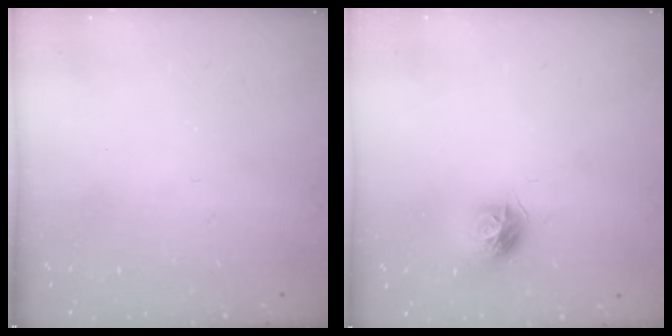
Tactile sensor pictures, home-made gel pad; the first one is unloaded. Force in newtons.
{"total": 9.4, "press": 9.4, "slide": 0.5}